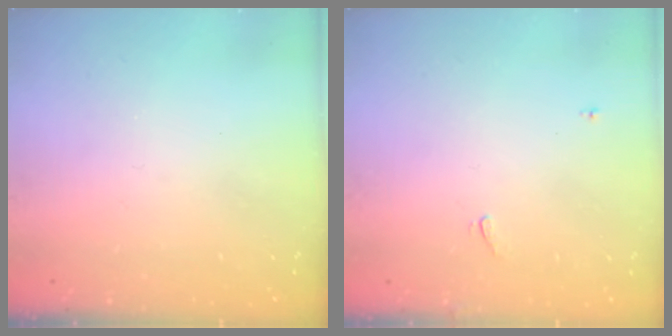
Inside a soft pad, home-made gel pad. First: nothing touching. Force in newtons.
{"total": 1.7, "press": 1.7, "slide": 0.3}